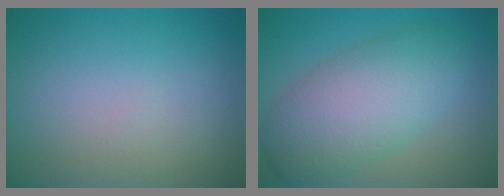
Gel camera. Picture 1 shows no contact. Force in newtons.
{"total": 7.5, "press": 7.5, "slide": 0.1}